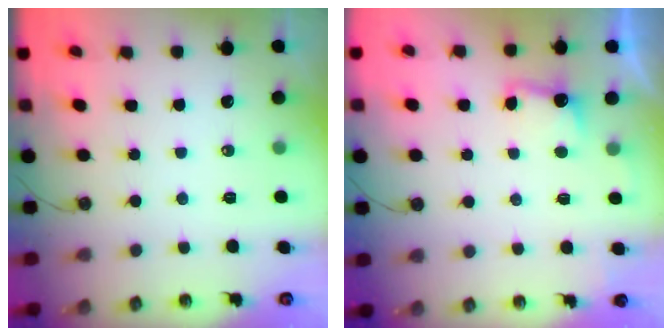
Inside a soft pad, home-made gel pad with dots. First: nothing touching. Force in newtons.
{"total": 3.3, "press": 3.1, "slide": 1.0}